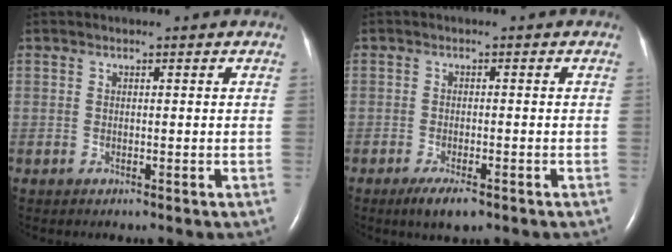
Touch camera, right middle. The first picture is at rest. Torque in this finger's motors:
{"motor_torque": [0.52, -0.43, 0.01, 0.02]}